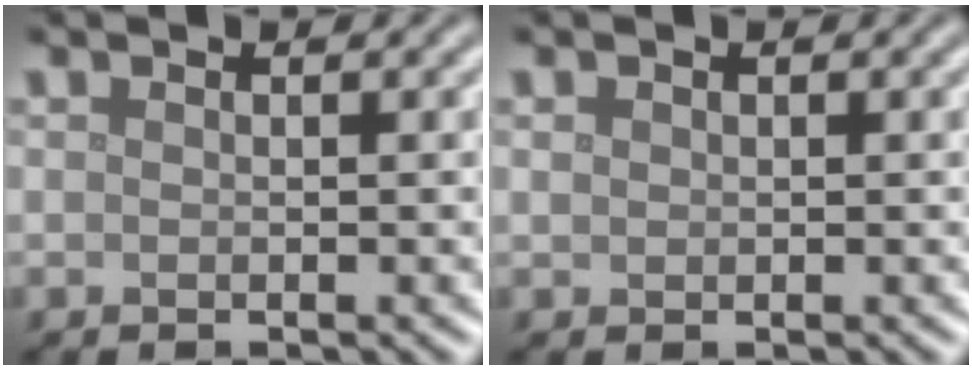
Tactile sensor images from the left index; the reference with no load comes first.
{"total": 0.6, "force": [0.2, 0.5, 0.1], "torque": [0.000, 0.000, 0.004]}